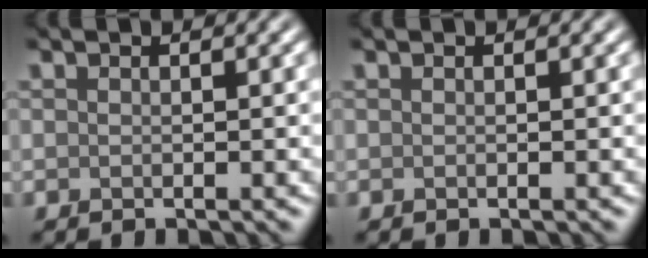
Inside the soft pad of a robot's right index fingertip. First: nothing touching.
{"total": 0.0}